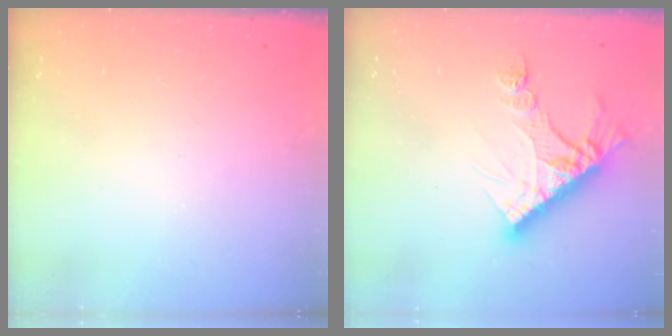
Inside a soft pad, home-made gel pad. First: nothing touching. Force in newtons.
{"total": 11.6, "press": 11.5, "slide": 1.1}